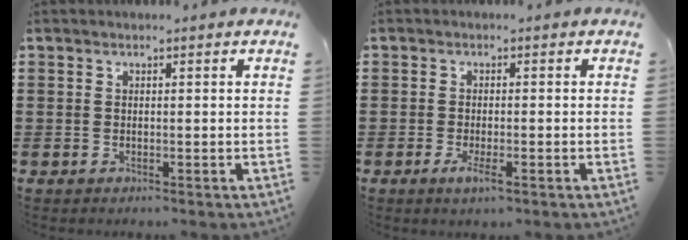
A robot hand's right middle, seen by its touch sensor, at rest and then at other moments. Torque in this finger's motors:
{"motor_torque": [0.86, -0.22, 0.15, 0.10]}